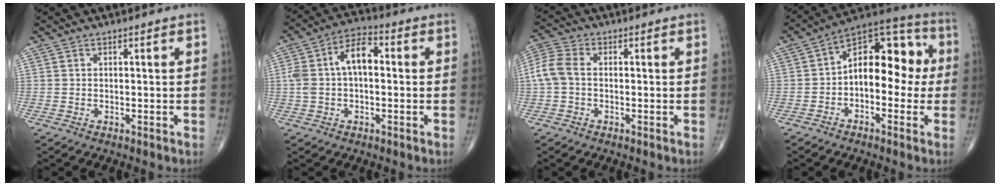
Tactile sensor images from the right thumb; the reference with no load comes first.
{"total": 9.7, "force": [0.7, 5.5, 8.0], "torque": [-0.160, 0.036, 0.008]}
{"total": 5.8, "force": [-0.3, 3.9, 4.3], "torque": [-0.104, 0.016, -0.015]}
{"total": 13.9, "force": [-0.4, 8.4, 11.1], "torque": [-0.118, 0.047, -0.024]}